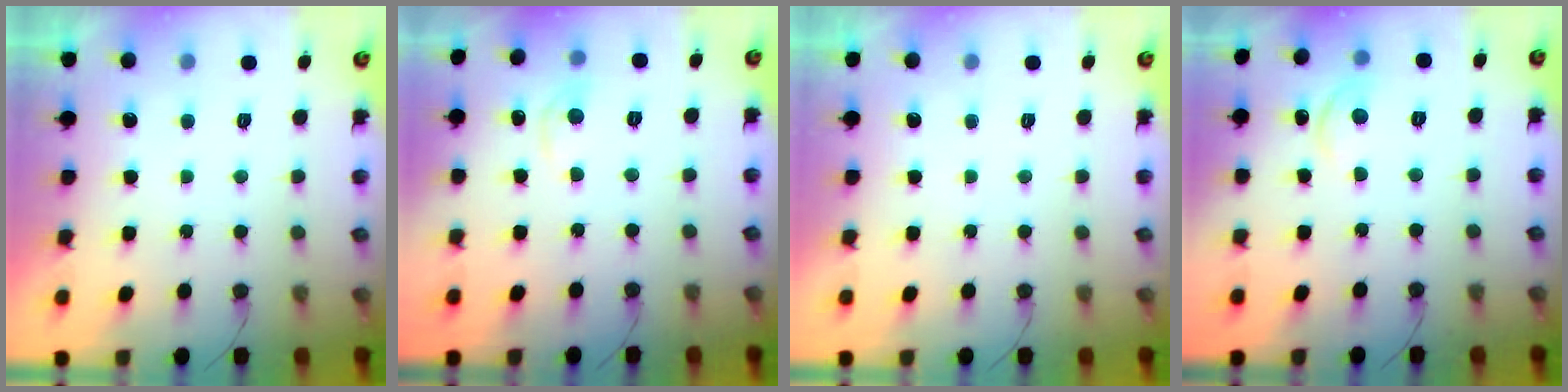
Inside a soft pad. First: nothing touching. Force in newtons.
{"total": 4.5, "press": 4.4, "slide": 0.6}
{"total": 0.0}
{"total": 6.2, "press": 6.2, "slide": 0.7}